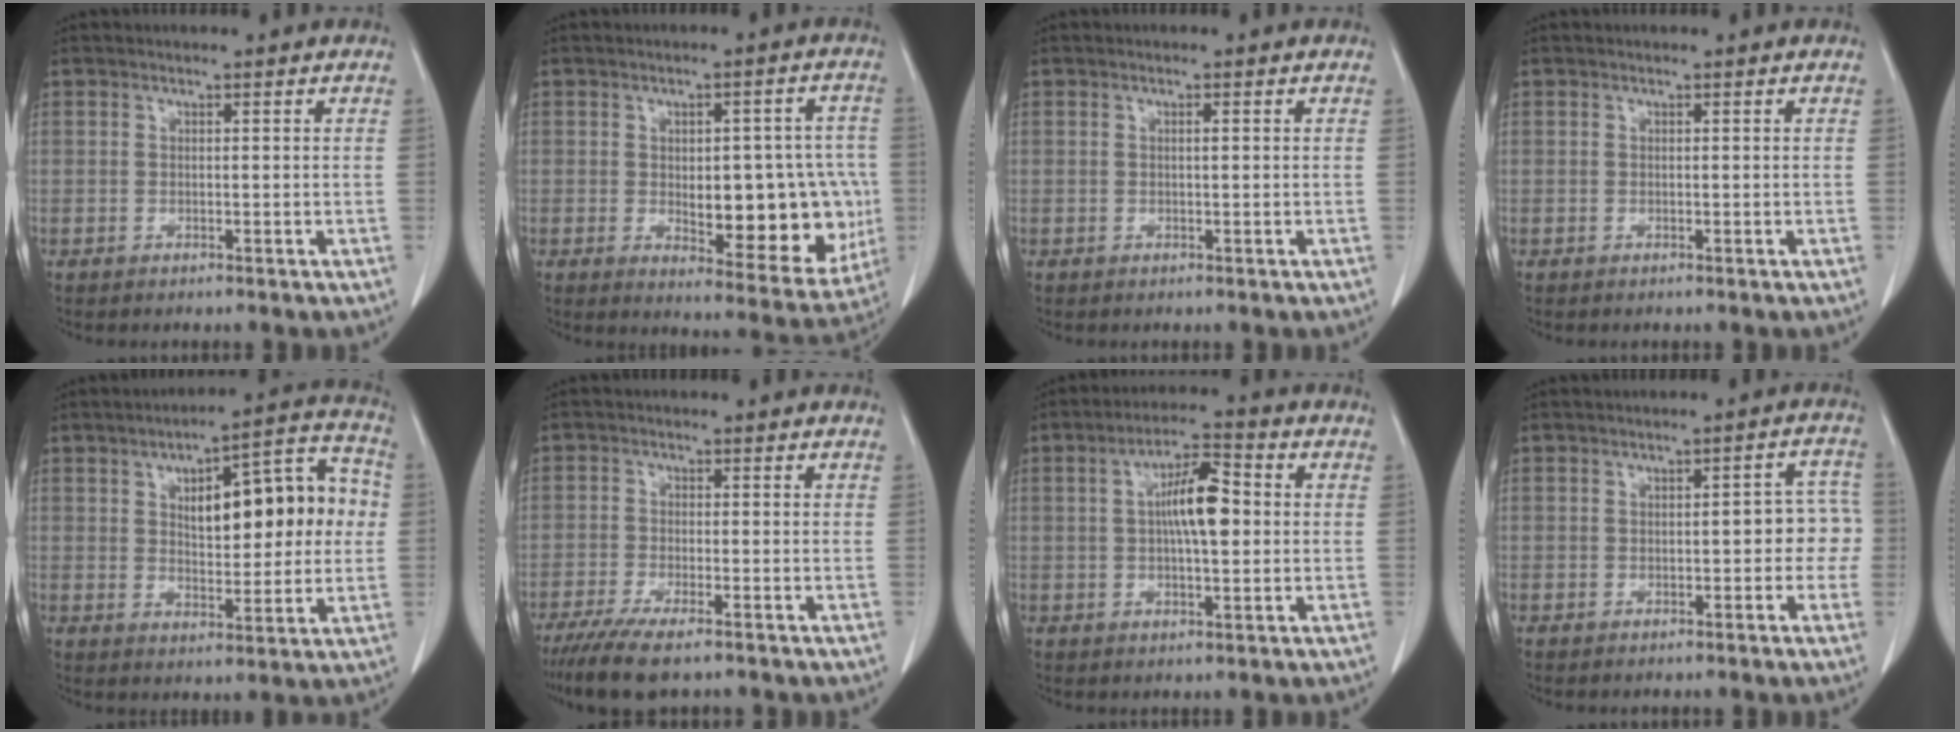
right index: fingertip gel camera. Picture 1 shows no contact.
{"total": 15.5, "force": [-1.7, 6.5, 14.0], "torque": [-0.163, 0.007, 0.000]}
{"total": 0.7, "force": [0.2, 0.1, 0.7], "torque": [-0.014, 0.001, 0.003]}
{"total": 0.0}
{"total": 16.1, "force": [2.7, 5.7, 14.8], "torque": [-0.194, 0.042, 0.045]}
{"total": 8.1, "force": [-6.2, 1.4, 5.1], "torque": [-0.084, -0.018, -0.098]}
{"total": 8.5, "force": [0.8, 2.2, 8.1], "torque": [-0.147, 0.016, 0.010]}
{"total": 5.5, "force": [-0.7, 2.3, 4.9], "torque": [-0.043, 0.031, -0.009]}